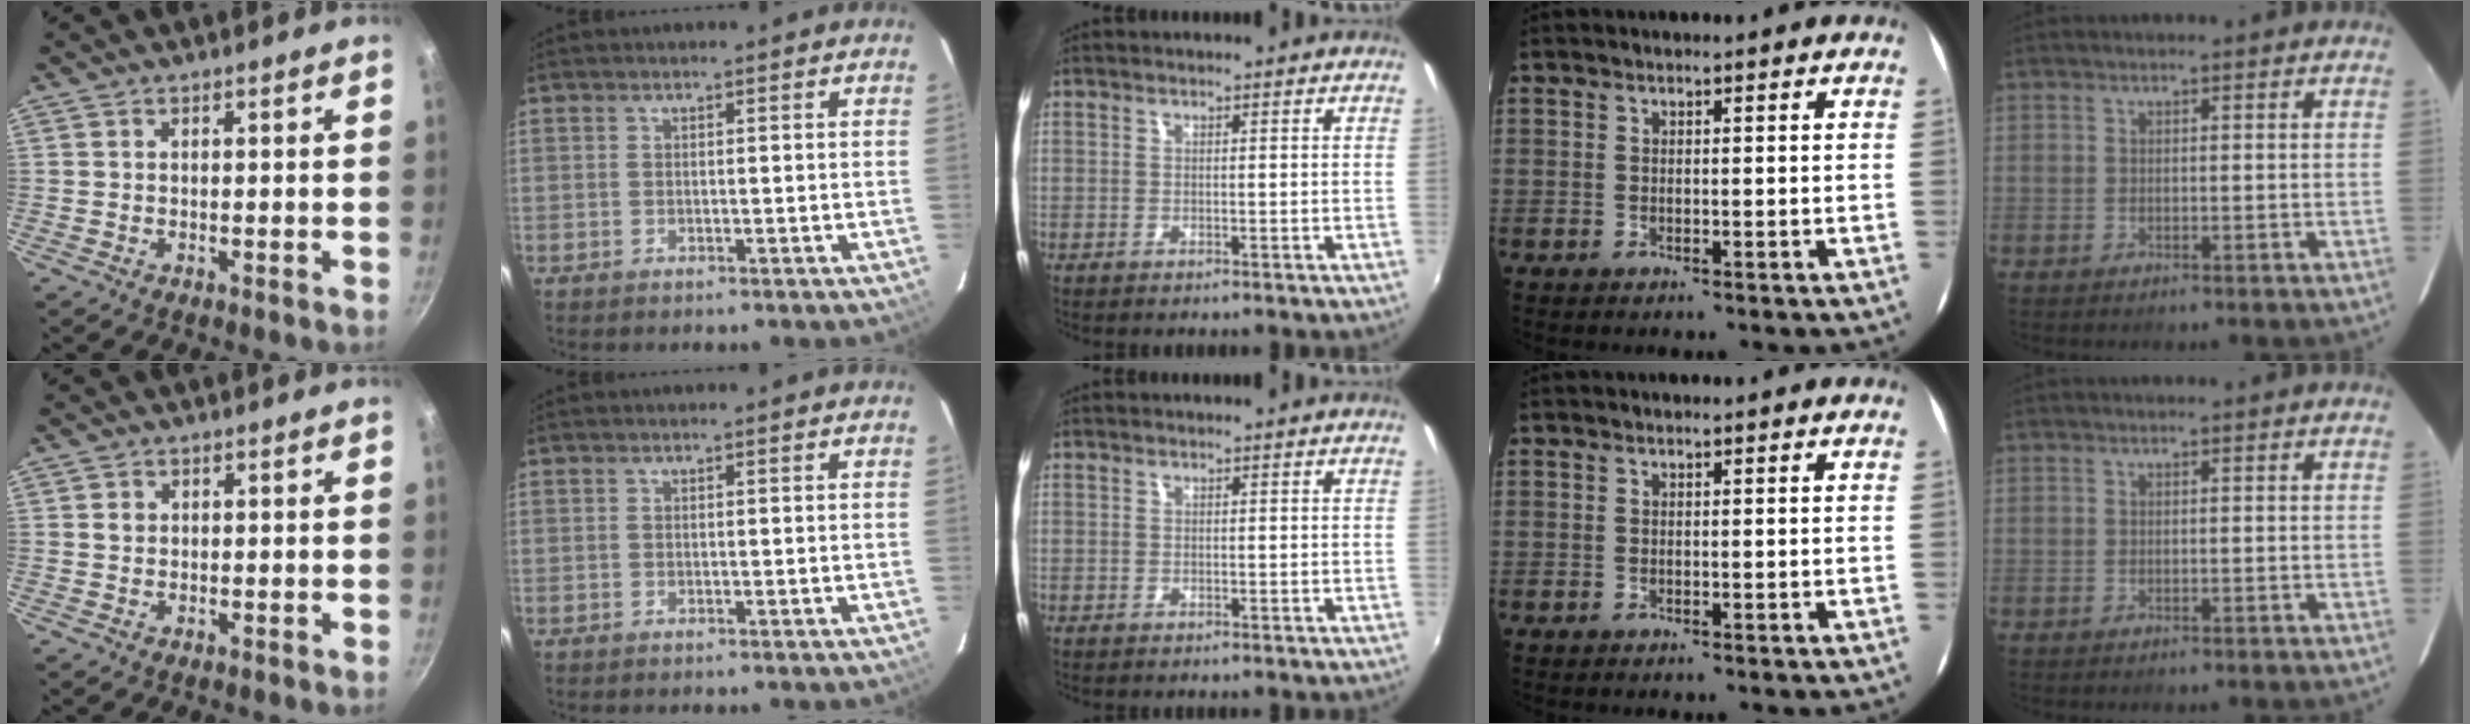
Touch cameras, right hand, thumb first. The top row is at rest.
{"thumb": {"total": 1.2, "force": [0.2, 1.1, 0.5], "torque": [-0.004, 0.003, 0.003]}}